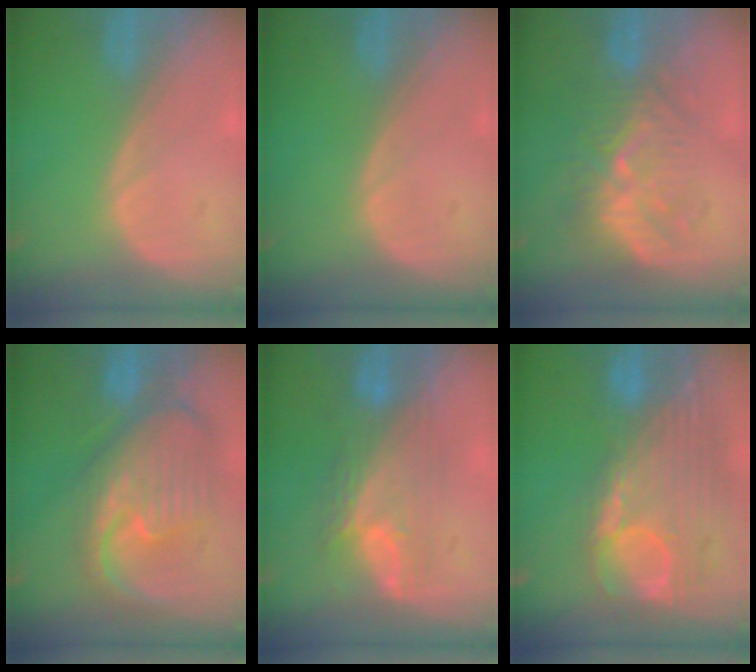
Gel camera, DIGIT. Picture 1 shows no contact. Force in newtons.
{"total": 0.0}
{"total": 8.7, "press": 8.2, "slide": 2.9}
{"total": 12.0, "press": 10.4, "slide": 6.0}
{"total": 7.3, "press": 7.2, "slide": 1.3}
{"total": 12.8, "press": 10.8, "slide": 6.9}